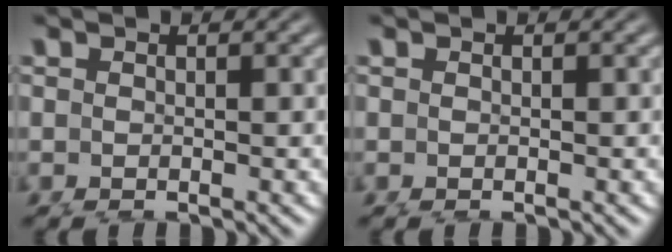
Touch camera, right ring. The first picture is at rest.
{"total": 0.0}